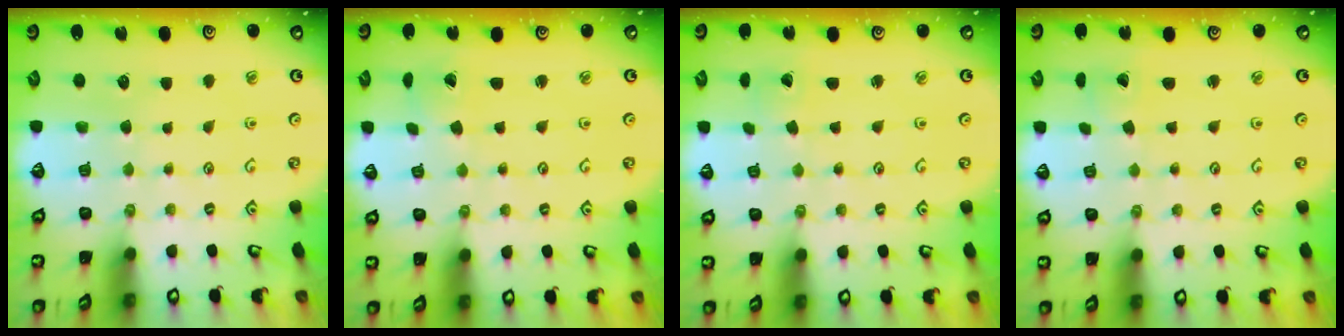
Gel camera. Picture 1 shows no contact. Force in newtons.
{"total": 0.0}
{"total": 0.0}
{"total": 1.7, "press": 1.7, "slide": 0.1}